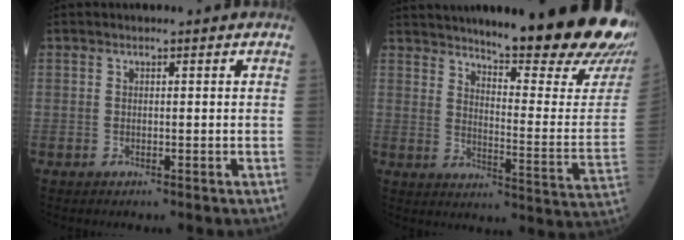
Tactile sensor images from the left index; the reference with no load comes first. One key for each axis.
{"total": 24.9, "fx": 21.0, "fy": 1.5, "fz": 13.3, "tx": -0.197, "ty": -0.085, "tz": 0.264}